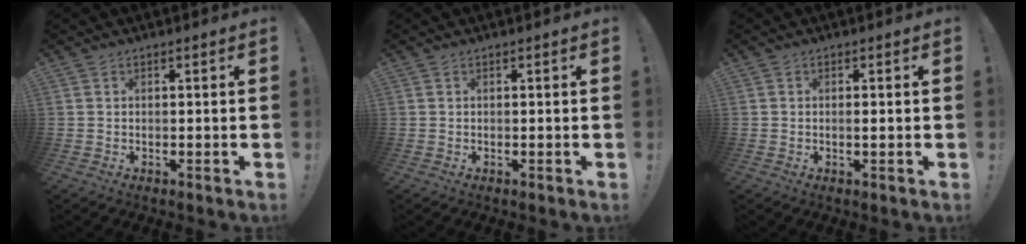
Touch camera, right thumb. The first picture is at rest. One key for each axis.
{"total": 0.0}
{"total": 1.1, "fx": -0.1, "fy": -0.2, "fz": 1.1, "tx": -0.011, "ty": -0.004, "tz": -0.004}